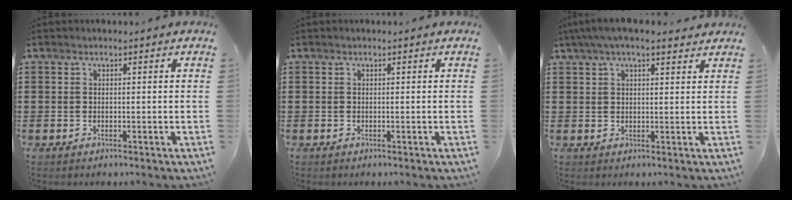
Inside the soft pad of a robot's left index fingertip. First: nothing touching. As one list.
[{"total": 0.0}, {"total": 4.5, "force": [3.4, 1.0, 2.8], "torque": [-0.062, 0.002, 0.061]}]